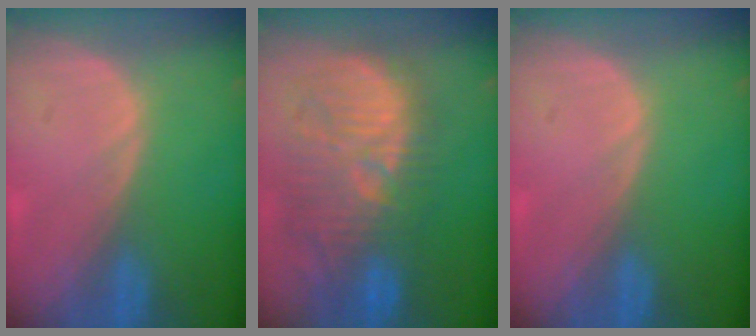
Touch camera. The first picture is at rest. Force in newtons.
{"total": 12.0, "press": 11.5, "slide": 3.4}
{"total": 0.0}